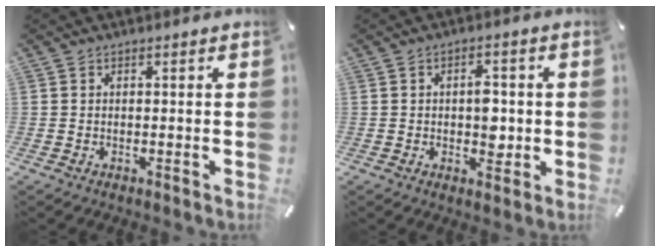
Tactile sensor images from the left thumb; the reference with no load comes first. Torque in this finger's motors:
{"motor_torque": [0.85, 0.81, 0.59, 0.15, 0.00]}